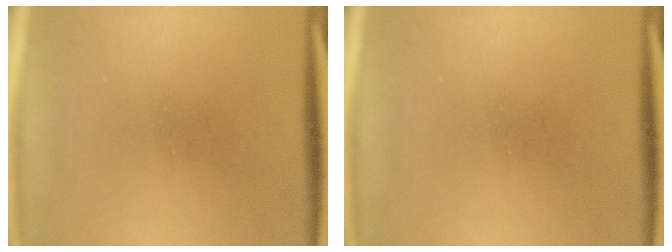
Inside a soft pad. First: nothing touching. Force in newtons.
{"total": 0.0}